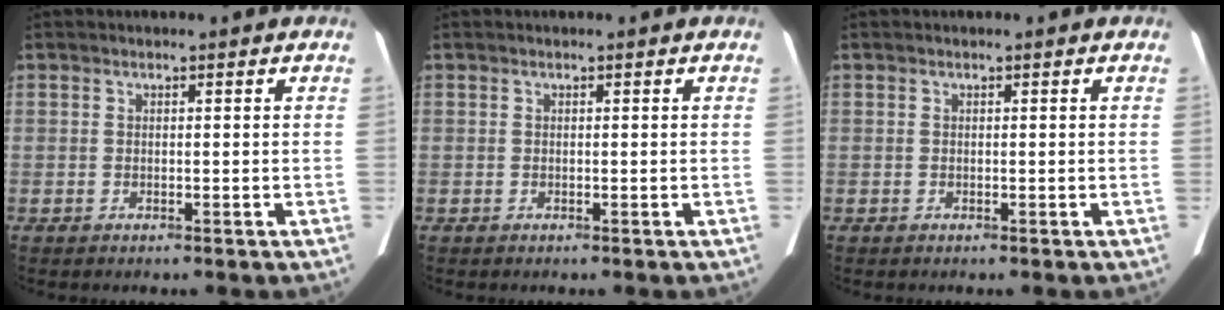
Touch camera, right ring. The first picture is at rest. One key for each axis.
{"total": 0.0}
{"total": 0.0}